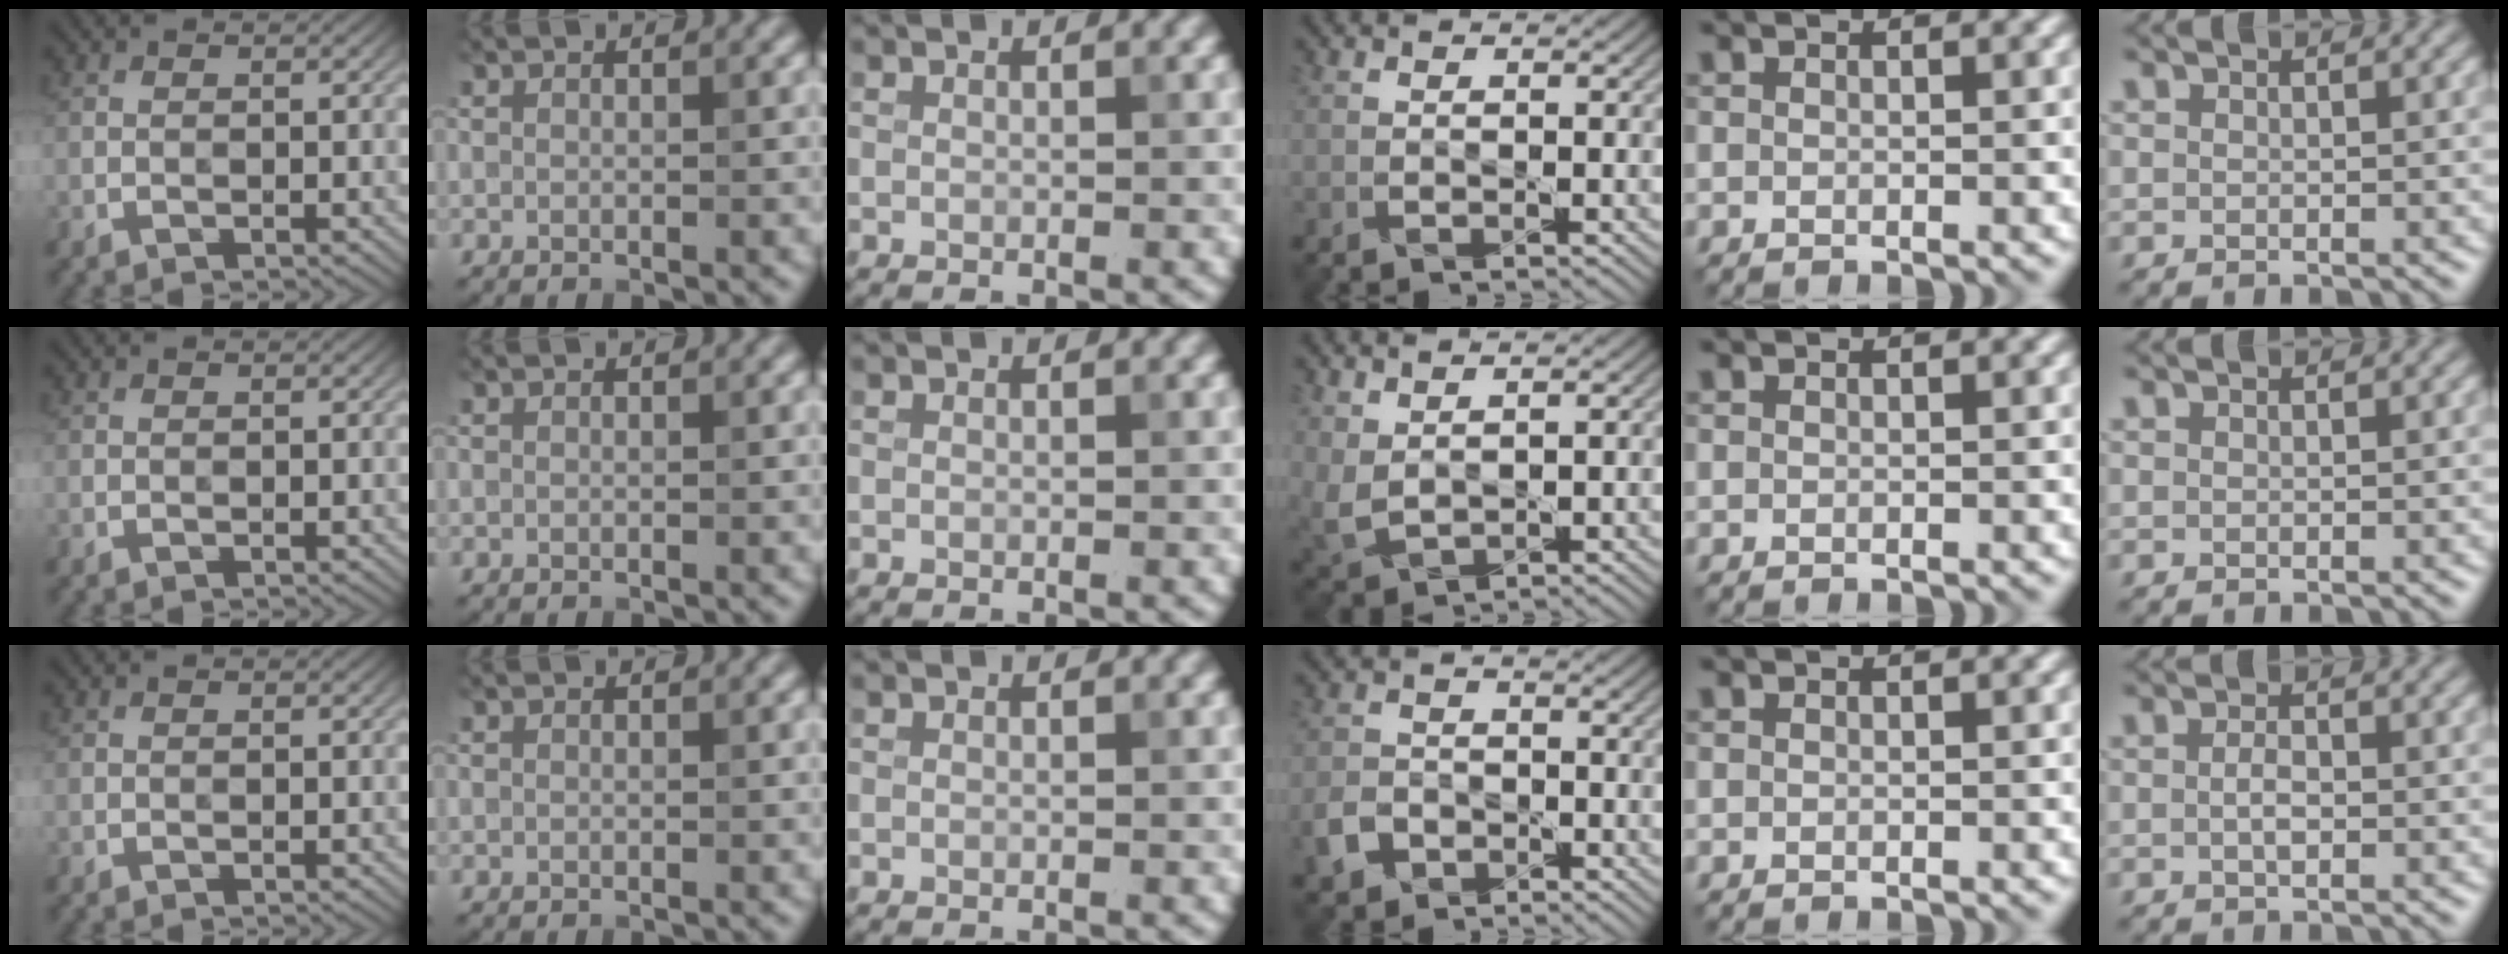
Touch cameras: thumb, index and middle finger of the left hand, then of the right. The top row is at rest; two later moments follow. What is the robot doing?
{"motion": "pour", "object": "kettle"}